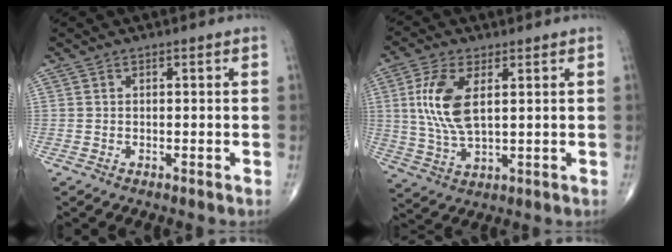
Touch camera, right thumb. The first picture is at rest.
{"total": 10.5, "force": [2.4, 4.8, 9.1], "torque": [-0.198, -0.006, 0.052]}